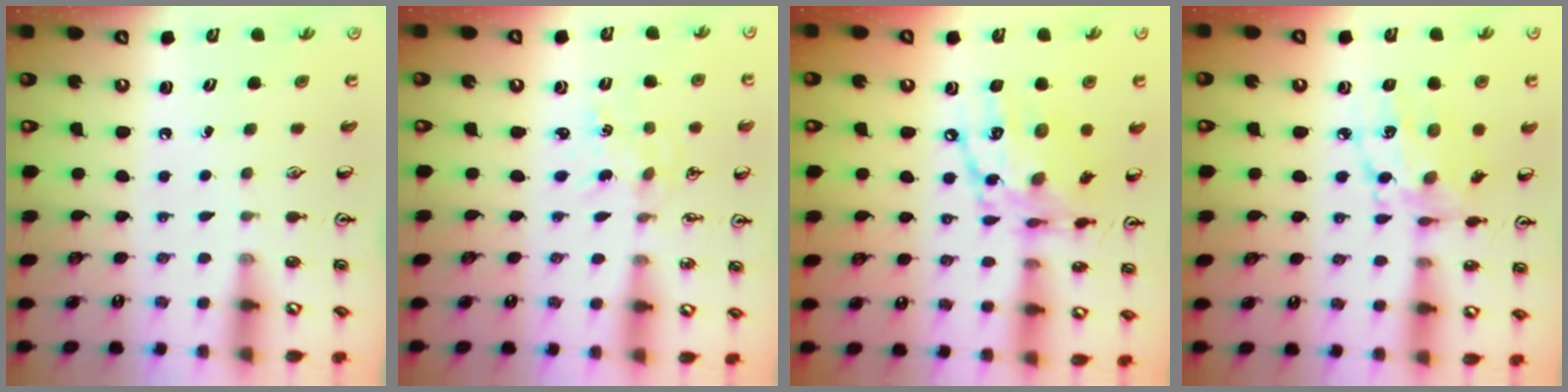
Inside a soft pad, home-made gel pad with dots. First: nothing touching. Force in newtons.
{"total": 0.0}
{"total": 14.8, "press": 14.7, "slide": 1.2}
{"total": 11.4, "press": 11.4, "slide": 0.8}